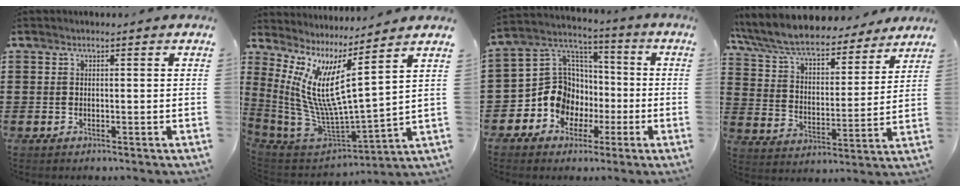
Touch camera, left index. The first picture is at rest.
{"total": 9.0, "force": [3.5, 1.8, 8.1], "torque": [-0.201, -0.066, 0.052]}
{"total": 11.0, "force": [-2.6, 10.0, 3.6], "torque": [-0.127, -0.005, -0.046]}
{"total": 8.8, "force": [8.1, 1.3, 3.3], "torque": [-0.099, -0.046, 0.140]}